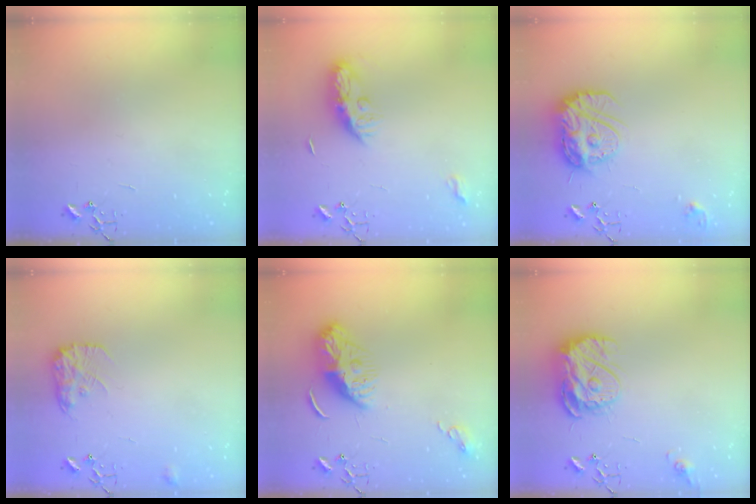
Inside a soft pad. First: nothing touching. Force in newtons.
{"total": 10.1, "press": 10.1, "slide": 0.6}
{"total": 14.6, "press": 14.5, "slide": 1.5}
{"total": 10.9, "press": 10.9, "slide": 0.5}
{"total": 9.6, "press": 9.6, "slide": 1.0}
{"total": 13.9, "press": 13.8, "slide": 1.4}